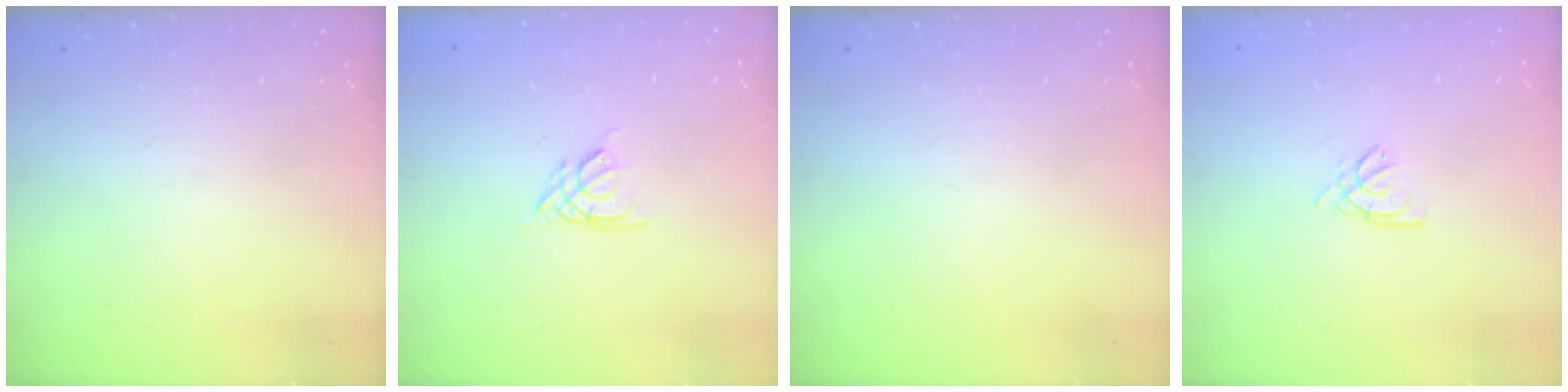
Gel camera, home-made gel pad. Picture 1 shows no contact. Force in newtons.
{"total": 2.7, "press": 2.7, "slide": 0.4}
{"total": 0.0}
{"total": 2.3, "press": 2.3, "slide": 0.5}